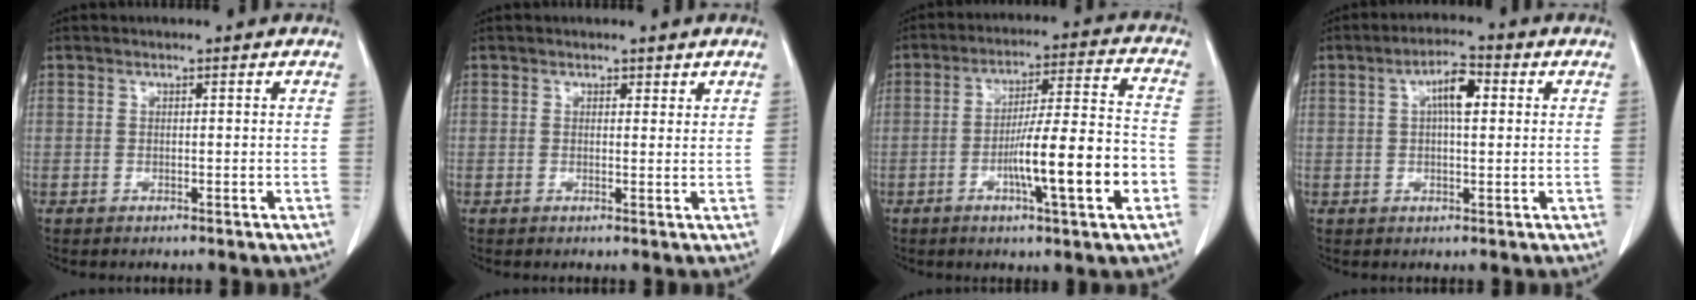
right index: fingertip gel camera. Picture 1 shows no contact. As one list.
[{"total": 1.2, "force": [0.9, 0.7, 0.2], "torque": [0.004, -0.002, 0.009]}, {"total": 13.5, "force": [-4.3, 0.7, 12.7], "torque": [-0.207, 0.004, -0.068]}, {"total": 5.1, "force": [1.3, 1.5, 4.7], "torque": [-0.084, 0.012, 0.019]}]